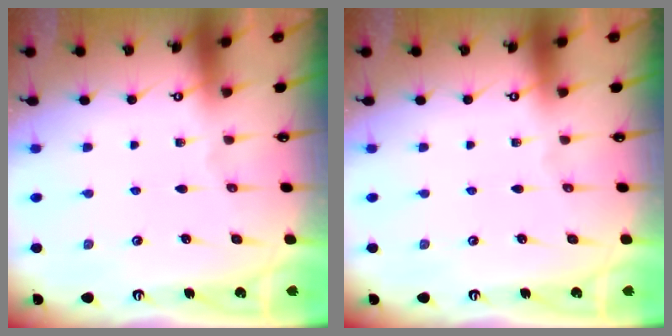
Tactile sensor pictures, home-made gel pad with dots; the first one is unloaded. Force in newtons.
{"total": 0.0}